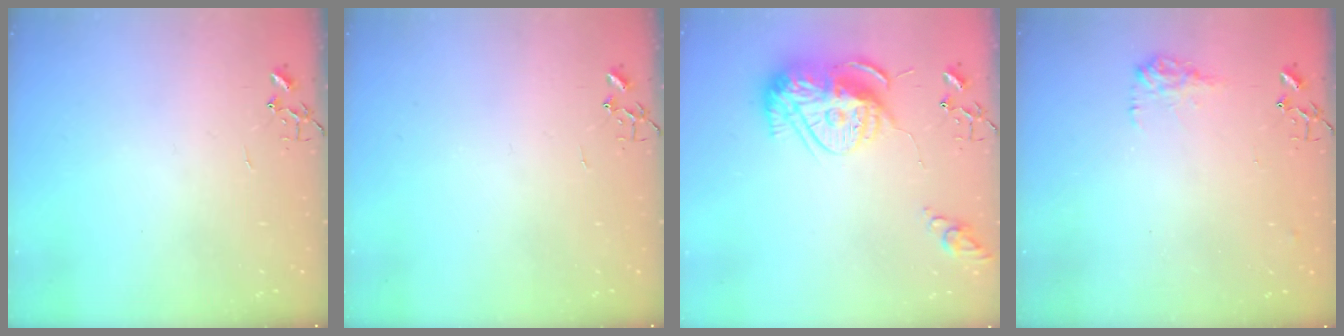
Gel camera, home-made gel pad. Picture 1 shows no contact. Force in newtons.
{"total": 0.0}
{"total": 16.0, "press": 16.0, "slide": 1.5}
{"total": 9.2, "press": 9.2, "slide": 0.4}